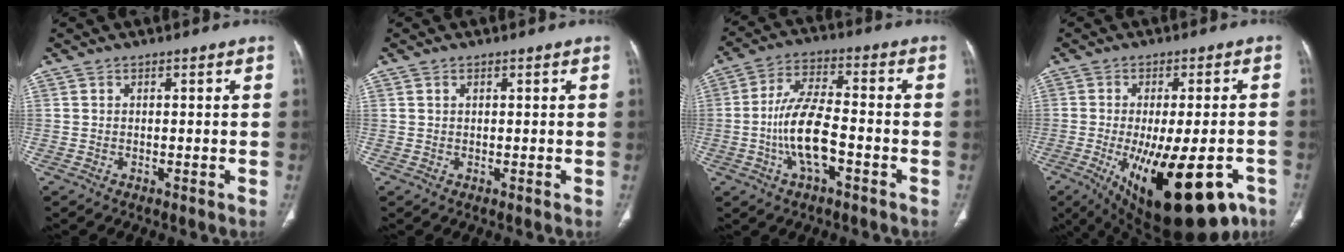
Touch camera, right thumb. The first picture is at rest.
{"total": 0.5, "force": [0.3, 0.3, 0.3], "torque": [-0.008, 0.002, 0.006]}
{"total": 11.4, "force": [-3.2, 4.4, 10.0], "torque": [-0.197, 0.027, -0.063]}
{"total": 23.4, "force": [-10.1, 9.2, 18.9], "torque": [-0.250, -0.012, -0.131]}